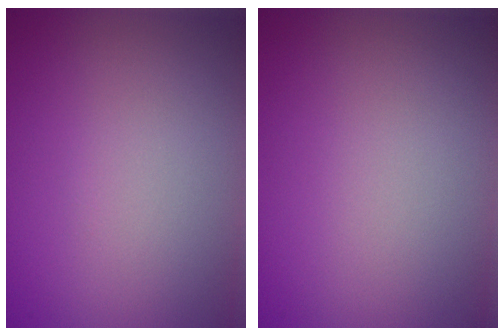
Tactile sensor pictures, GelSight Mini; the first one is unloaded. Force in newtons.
{"total": 0.0}